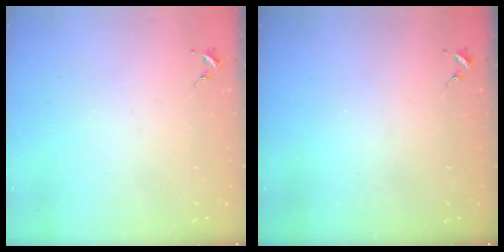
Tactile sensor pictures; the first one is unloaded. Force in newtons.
{"total": 0.0}